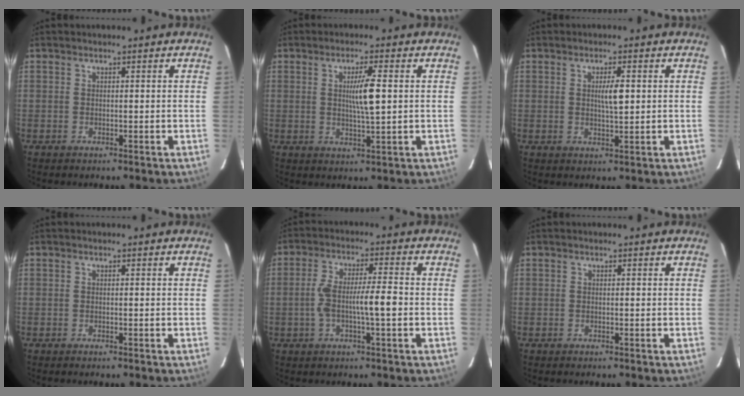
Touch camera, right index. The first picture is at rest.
{"total": 5.6, "force": [0.7, -0.3, 5.5], "torque": [-0.099, -0.005, 0.014]}
{"total": 3.3, "force": [0.6, 0.4, 3.2], "torque": [-0.055, -0.001, 0.010]}
{"total": 0.5, "force": [-0.5, 0.0, 0.2], "torque": [-0.004, -0.001, -0.008]}
{"total": 7.2, "force": [-1.3, 0.8, 7.0], "torque": [-0.137, 0.015, -0.024]}
{"total": 0.0}